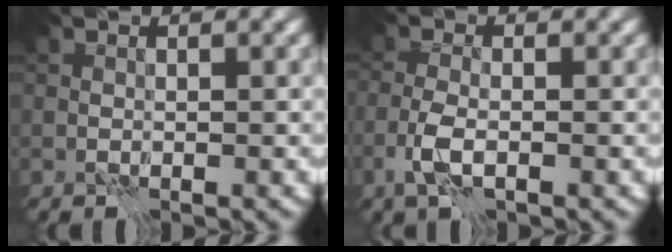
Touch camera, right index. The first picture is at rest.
{"total": 2.5, "force": [-1.2, 0.8, 2.1], "torque": [-0.050, -0.001, -0.029]}